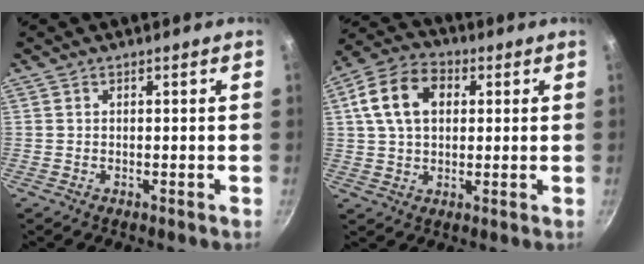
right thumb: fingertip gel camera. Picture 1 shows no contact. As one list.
[{"total": 12.1, "force": [2.9, 8.4, 8.3], "torque": [-0.134, 0.015, 0.037]}]